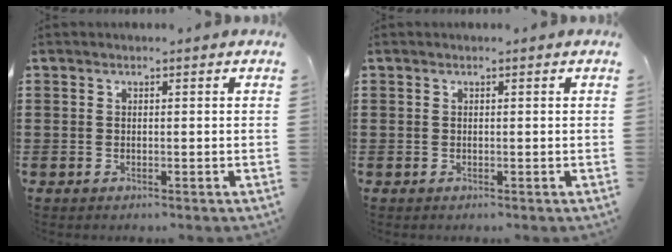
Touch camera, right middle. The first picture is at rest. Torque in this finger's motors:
{"motor_torque": [0.00, 0.00, 0.00, 0.00]}